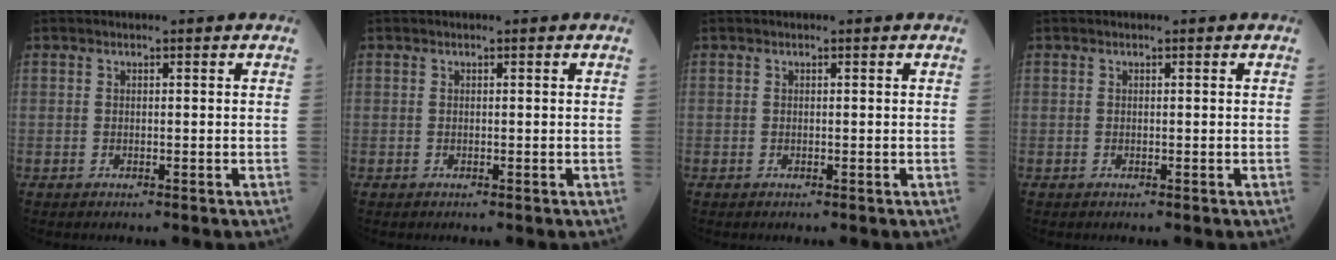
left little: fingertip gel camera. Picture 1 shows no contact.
{"total": 0.0}
{"total": 0.0}
{"total": 0.0}